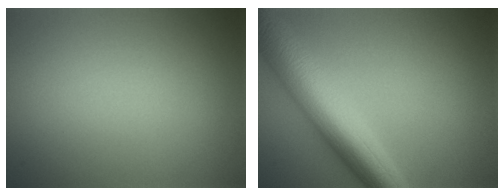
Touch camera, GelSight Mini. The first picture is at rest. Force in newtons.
{"total": 8.9, "press": 8.9, "slide": 0.2}